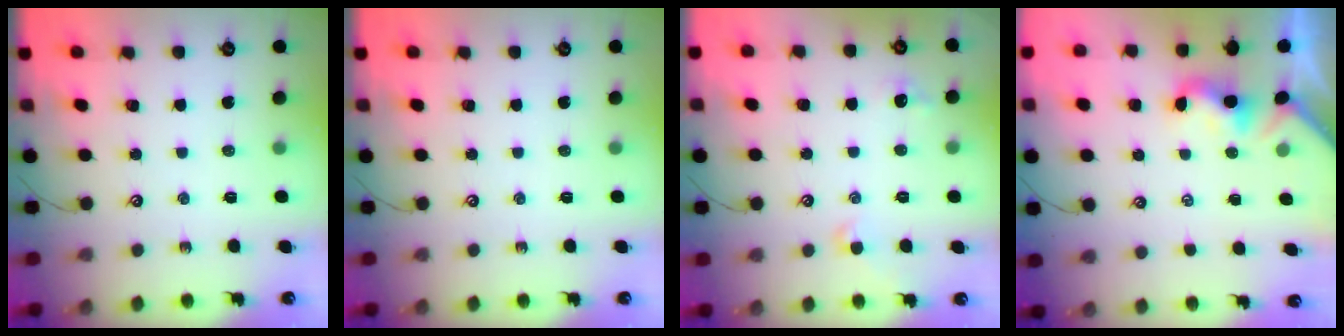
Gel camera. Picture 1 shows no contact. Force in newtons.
{"total": 0.0}
{"total": 1.7, "press": 1.6, "slide": 0.5}
{"total": 1.9, "press": 1.9, "slide": 0.6}